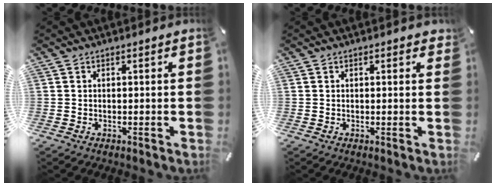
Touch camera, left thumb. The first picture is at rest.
{"total": 0.9, "force": [0.4, 0.2, 0.7], "torque": [-0.008, -0.003, 0.005]}